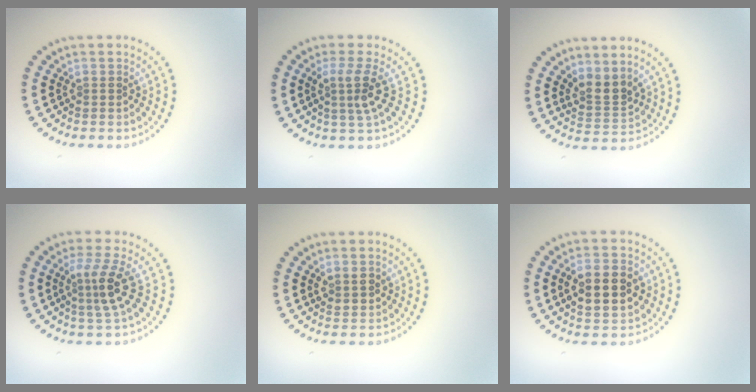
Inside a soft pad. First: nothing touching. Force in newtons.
{"total": 2.7, "press": 1.9, "slide": 1.9}
{"total": 2.6, "press": 2.0, "slide": 1.6}
{"total": 3.4, "press": 2.8, "slide": 1.9}
{"total": 1.6, "press": 1.5, "slide": 0.6}
{"total": 4.4, "press": 4.4, "slide": 0.4}